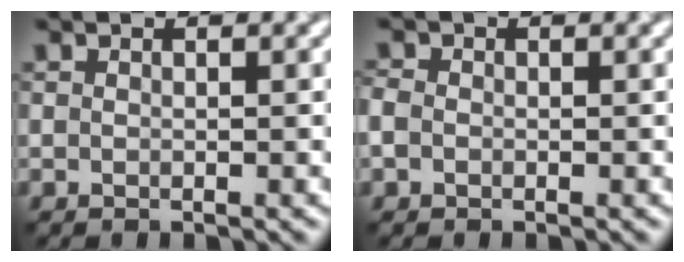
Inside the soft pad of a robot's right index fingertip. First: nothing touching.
{"total": 1.2, "force": [-0.4, 1.0, 0.5], "torque": [-0.007, 0.000, -0.012]}